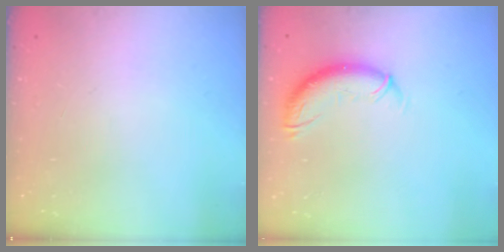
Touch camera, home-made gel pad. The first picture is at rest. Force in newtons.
{"total": 10.6, "press": 10.6, "slide": 1.0}